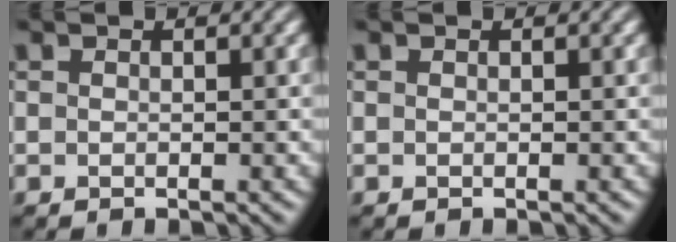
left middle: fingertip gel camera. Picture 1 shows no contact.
{"total": 0.0}